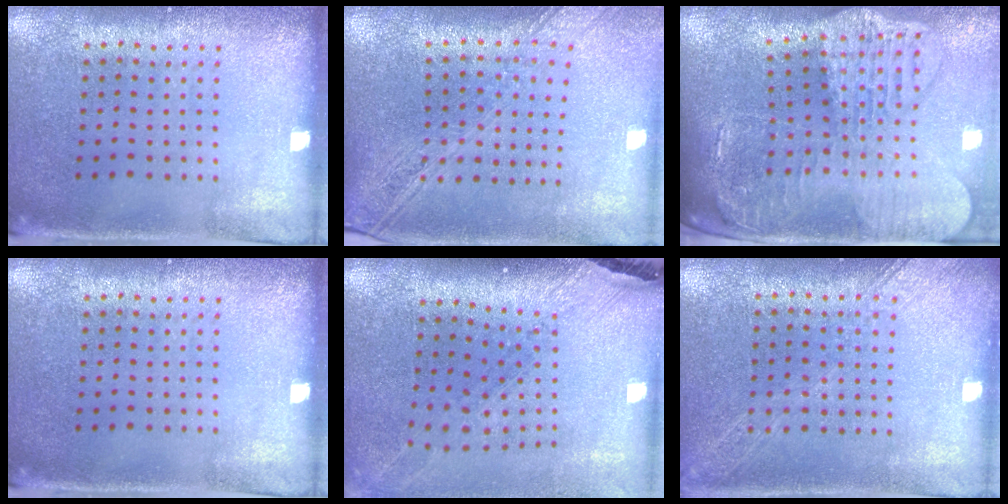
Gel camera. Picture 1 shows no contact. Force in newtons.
{"total": 2.2, "press": 1.8, "slide": 1.3}
{"total": 4.4, "press": 3.4, "slide": 2.9}
{"total": 0.0}
{"total": 1.5, "press": 1.4, "slide": 0.5}
{"total": 1.7, "press": 1.7, "slide": 0.3}